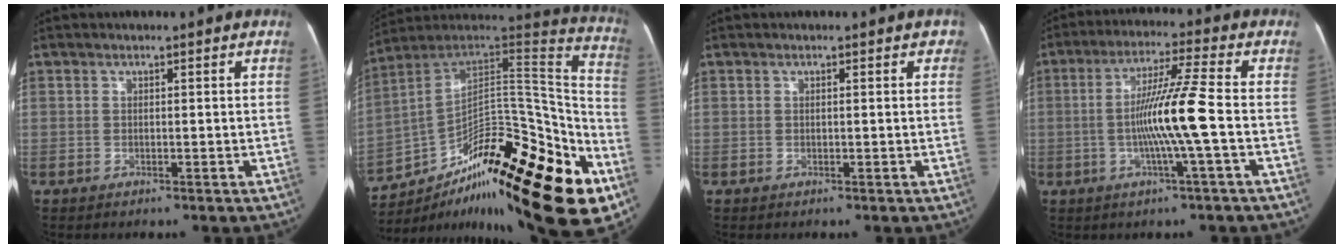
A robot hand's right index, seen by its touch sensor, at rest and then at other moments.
{"total": 30.6, "force": [-16.0, 7.8, 24.9], "torque": [-0.295, 0.057, -0.245]}
{"total": 0.9, "force": [0.4, 0.5, 0.6], "torque": [0.002, 0.009, -0.001]}
{"total": 10.0, "force": [-1.6, -1.5, 9.7], "torque": [-0.183, -0.002, -0.034]}